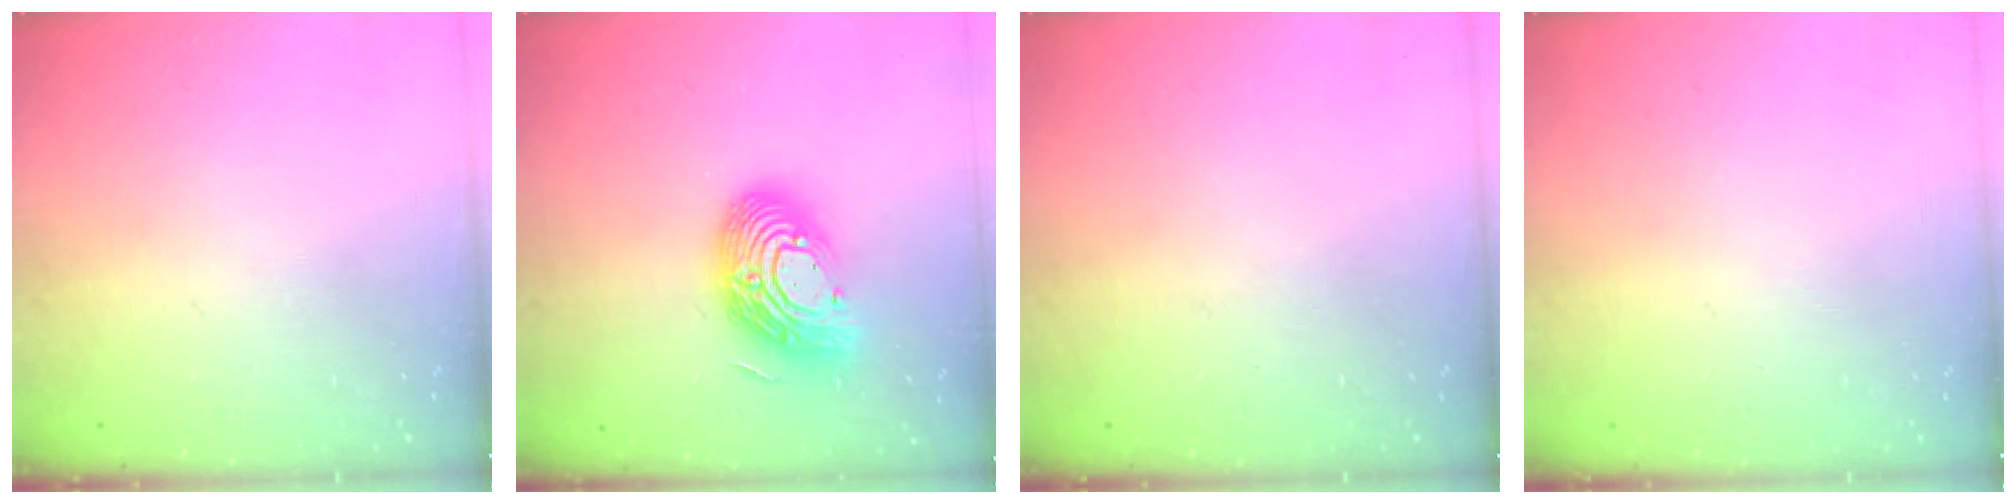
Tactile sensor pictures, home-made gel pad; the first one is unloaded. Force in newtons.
{"total": 17.0, "press": 16.9, "slide": 1.3}
{"total": 0.0}
{"total": 0.0}